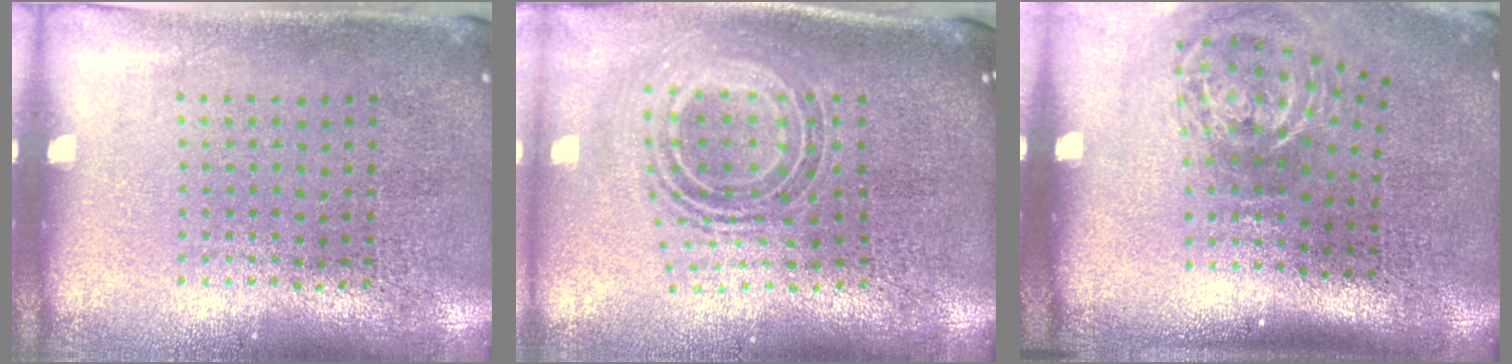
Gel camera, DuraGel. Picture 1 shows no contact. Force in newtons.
{"total": 1.2, "press": 1.0, "slide": 0.7}
{"total": 2.1, "press": 1.3, "slide": 1.7}